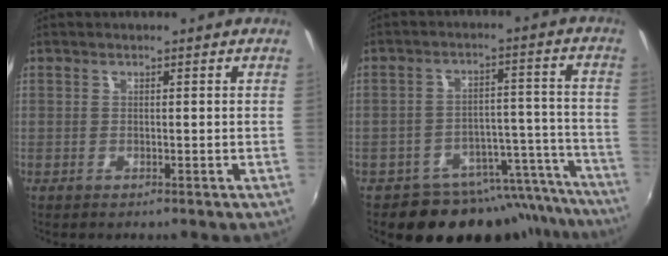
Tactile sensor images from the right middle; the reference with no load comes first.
{"total": 17.2, "force": [-15.2, 7.2, 3.5], "torque": [-0.044, 0.056, -0.195]}